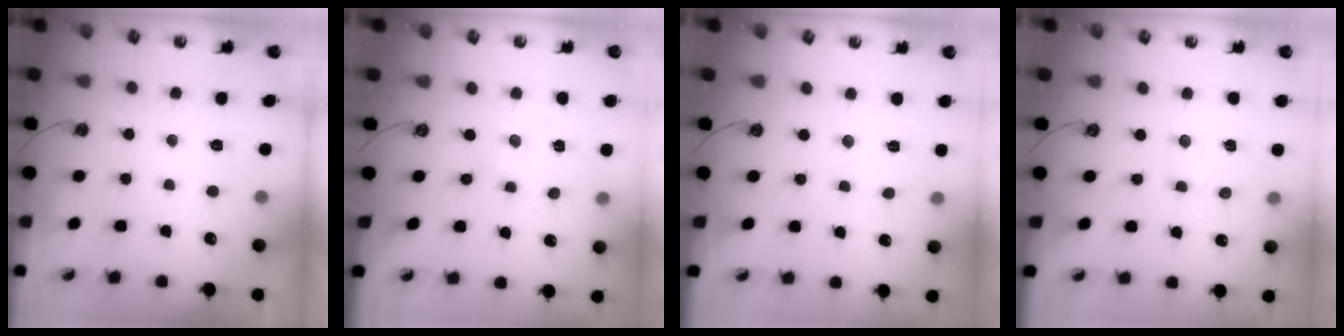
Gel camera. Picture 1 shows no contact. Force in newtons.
{"total": 0.0}
{"total": 2.9, "press": 2.9, "slide": 0.4}
{"total": 4.2, "press": 4.2, "slide": 0.7}